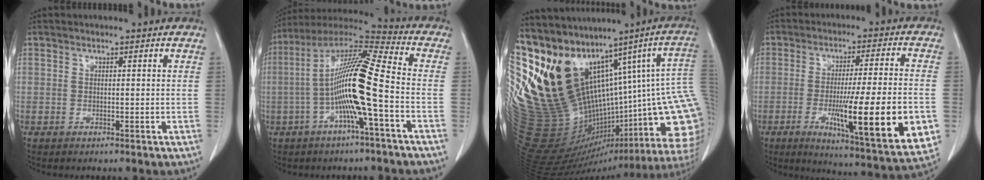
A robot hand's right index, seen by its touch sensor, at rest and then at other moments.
{"total": 14.8, "force": [-2.9, 0.1, 14.5], "torque": [-0.274, 0.016, -0.066]}
{"total": 29.3, "force": [15.5, 10.6, 22.4], "torque": [-0.365, -0.010, 0.288]}
{"total": 20.3, "force": [-5.1, 1.1, 19.6], "torque": [-0.256, -0.035, -0.071]}